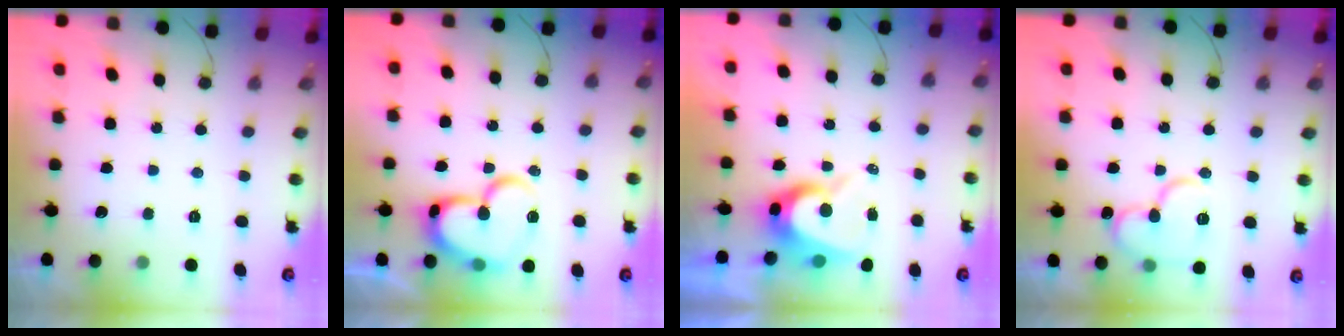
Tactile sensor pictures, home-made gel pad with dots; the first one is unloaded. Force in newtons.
{"total": 19.0, "press": 18.9, "slide": 2.0}
{"total": 8.5, "press": 8.5, "slide": 0.7}
{"total": 13.6, "press": 13.5, "slide": 2.0}